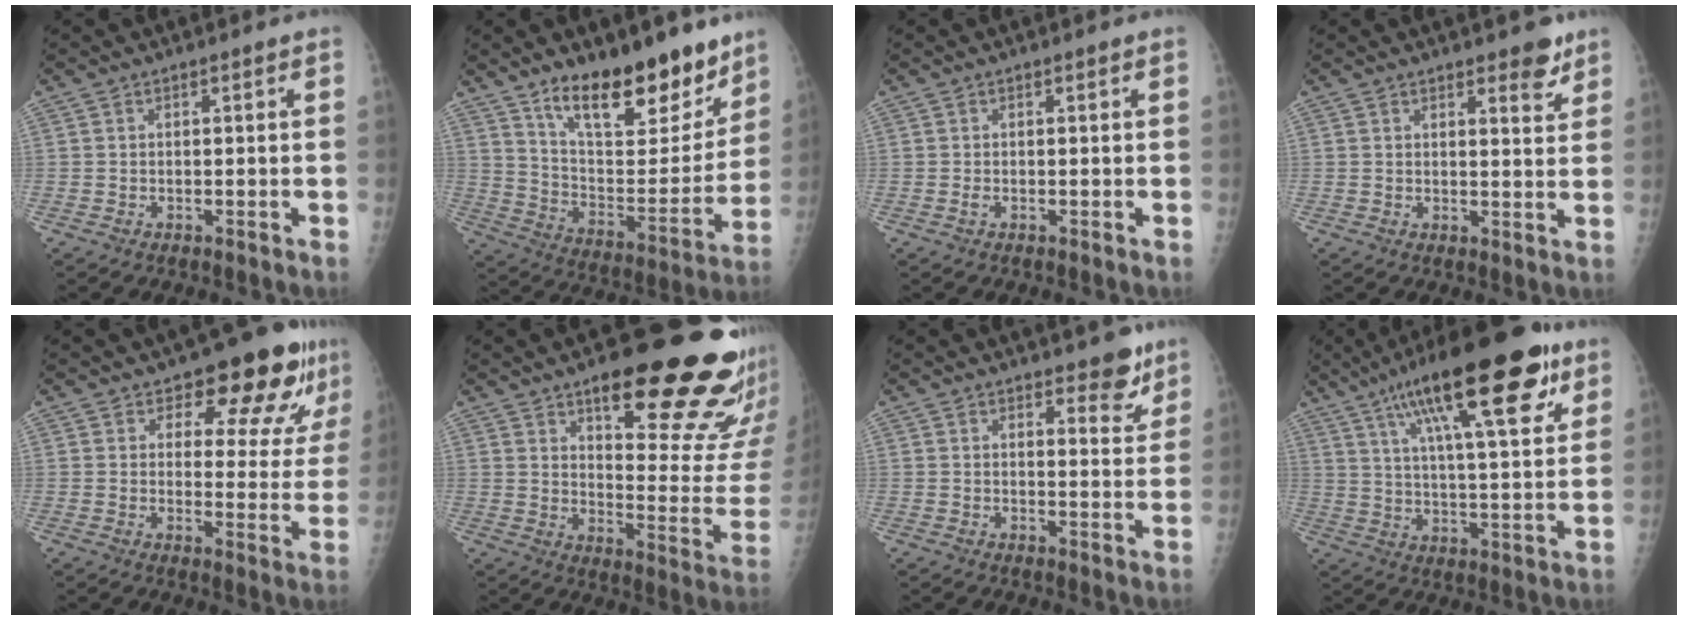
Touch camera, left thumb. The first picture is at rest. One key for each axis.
{"total": 21.7, "fx": 15.3, "fy": 8.5, "fz": 12.8, "tx": -0.146, "ty": -0.090, "tz": 0.251}
{"total": 0.5, "fx": -0.1, "fy": 0.3, "fz": 0.5, "tx": -0.012, "ty": -0.002, "tz": -0.001}
{"total": 4.6, "fx": 3.2, "fy": 1.7, "fz": 2.8, "tx": -0.020, "ty": -0.021, "tz": 0.040}
{"total": 13.7, "fx": 9.2, "fy": 6.2, "fz": 8.1, "tx": -0.053, "ty": -0.056, "tz": 0.108}
{"total": 26.5, "fx": 16.5, "fy": 8.1, "fz": 19.0, "tx": -0.200, "ty": -0.094, "tz": 0.226}
{"total": 5.5, "fx": 4.0, "fy": 2.3, "fz": 3.0, "tx": -0.011, "ty": -0.026, "tz": 0.051}
{"total": 25.3, "fx": 13.5, "fy": 7.2, "fz": 20.1, "tx": -0.307, "ty": -0.014, "tz": 0.214}